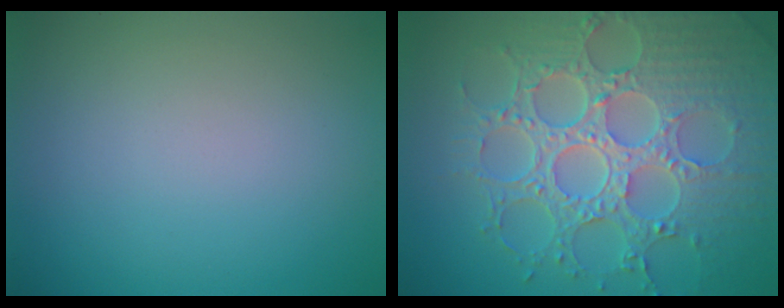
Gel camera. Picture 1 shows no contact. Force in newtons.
{"total": 8.6, "press": 6.5, "slide": 5.7}